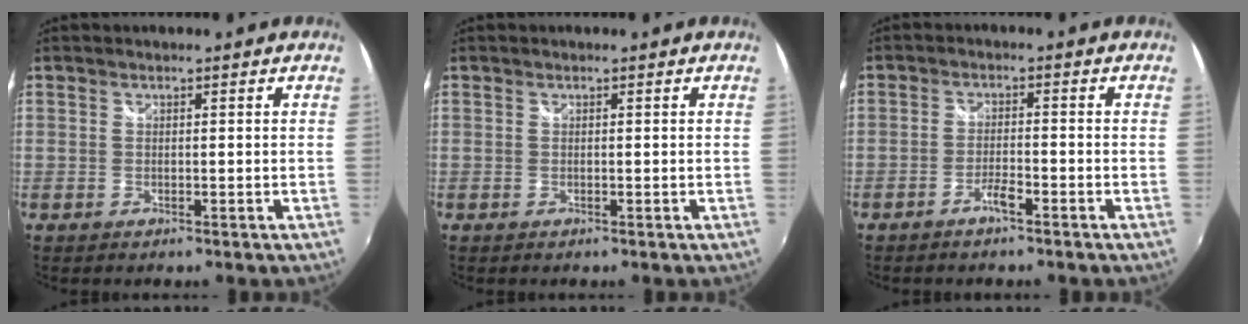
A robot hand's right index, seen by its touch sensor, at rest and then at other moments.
{"total": 0.0}
{"total": 2.7, "force": [-2.0, 0.3, 1.7], "torque": [-0.045, 0.002, -0.041]}